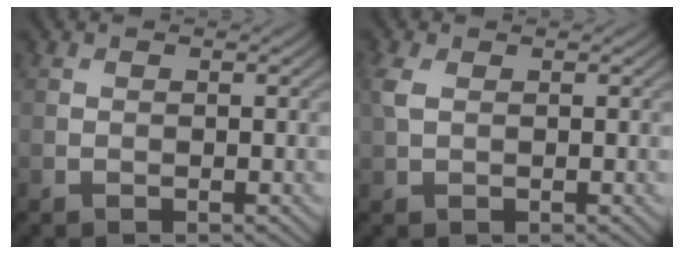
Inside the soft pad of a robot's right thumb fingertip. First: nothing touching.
{"total": 2.1, "force": [0.6, 1.2, 1.6], "torque": [-0.052, 0.005, 0.011]}